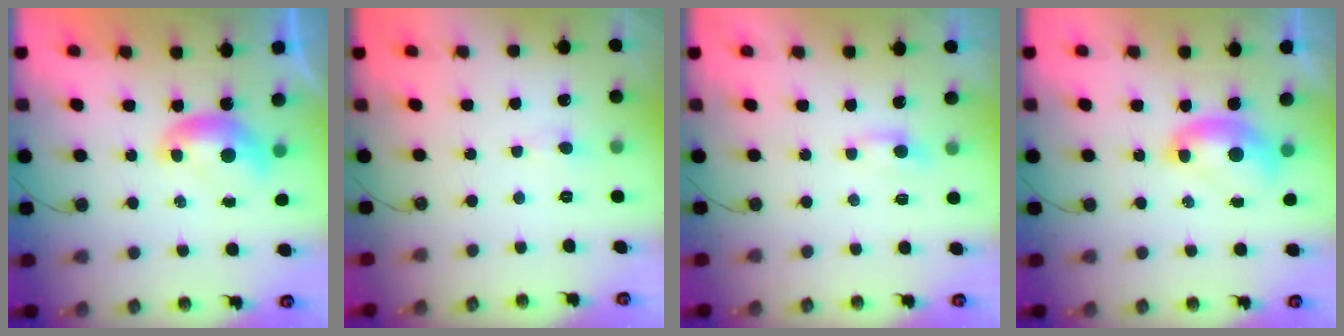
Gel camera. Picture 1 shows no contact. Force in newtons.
{"total": 0.7, "press": 0.5, "slide": 0.5}
{"total": 0.8, "press": 0.6, "slide": 0.5}
{"total": 2.0, "press": 2.0, "slide": 0.4}